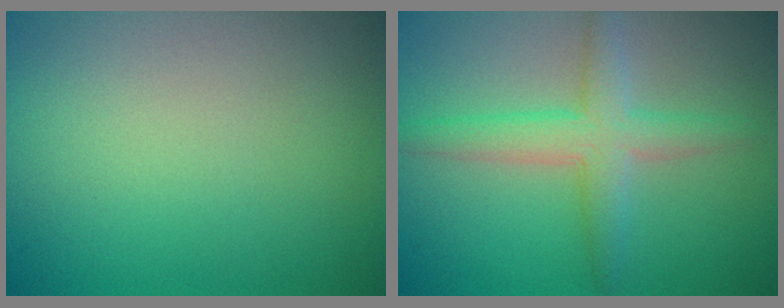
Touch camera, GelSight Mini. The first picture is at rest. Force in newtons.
{"total": 3.6, "press": 3.6, "slide": 0.1}